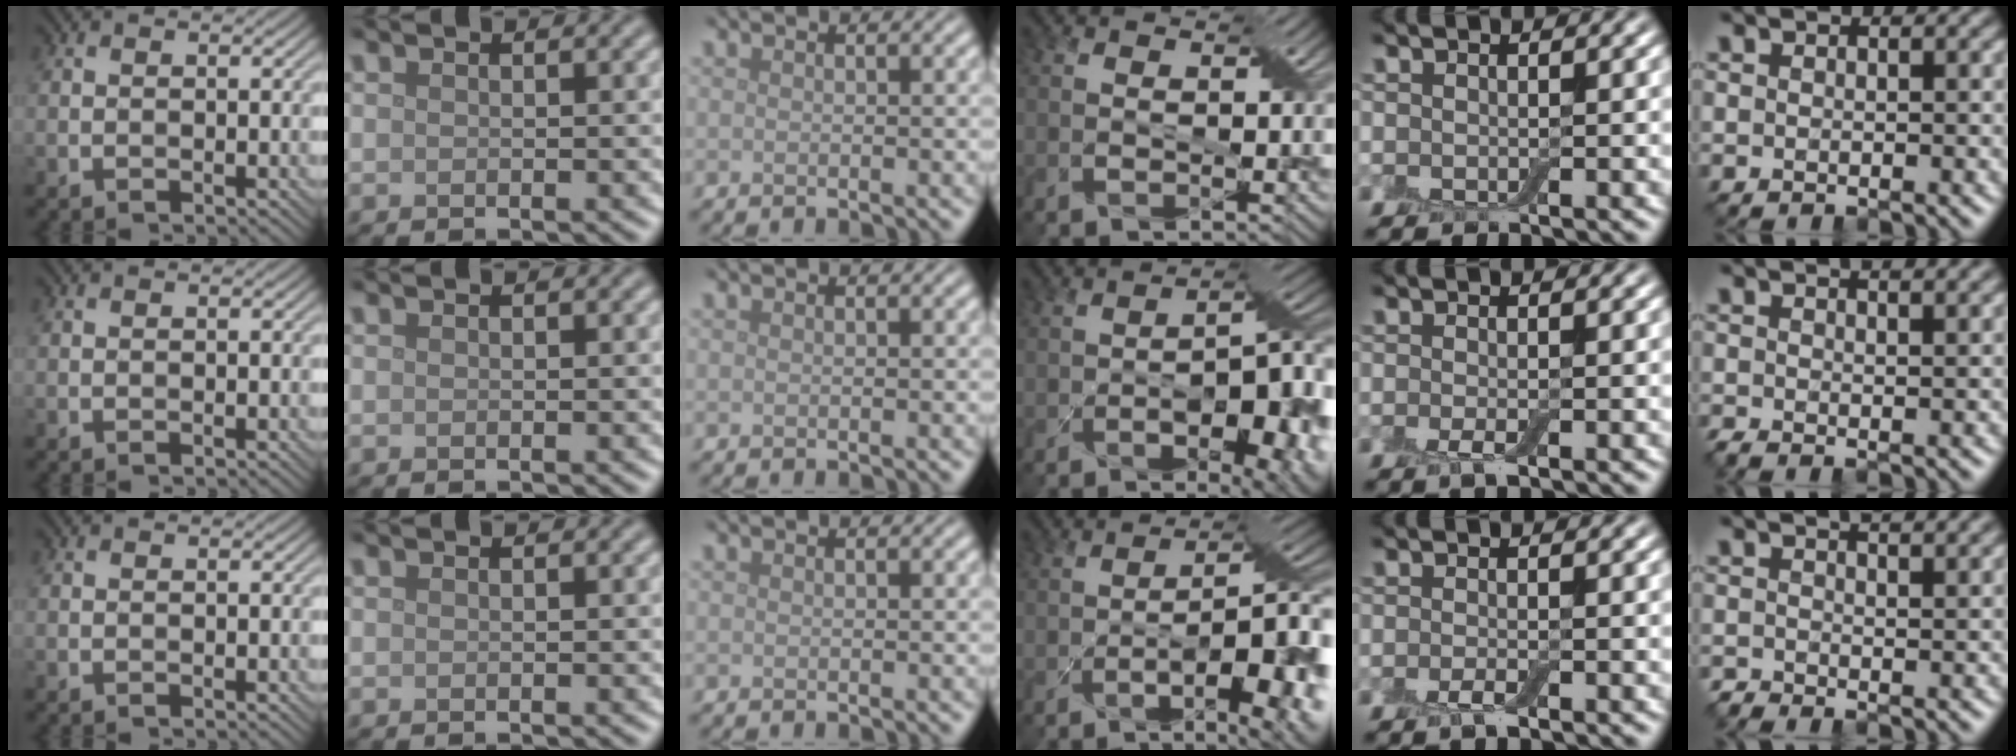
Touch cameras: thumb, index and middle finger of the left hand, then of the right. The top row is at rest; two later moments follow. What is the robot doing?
{"motion": "pour", "object": "bowl"}